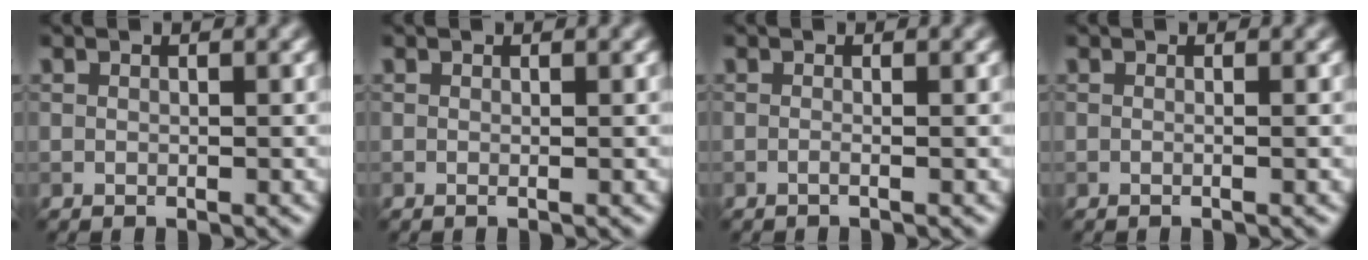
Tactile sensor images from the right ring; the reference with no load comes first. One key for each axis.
{"total": 0.0}
{"total": 0.6, "fx": -0.2, "fy": 0.1, "fz": 0.6, "tx": -0.011, "ty": -0.007, "tz": -0.010}
{"total": 0.9, "fx": 0.1, "fy": 0.3, "fz": 0.8, "tx": 0.002, "ty": -0.011, "tz": -0.012}